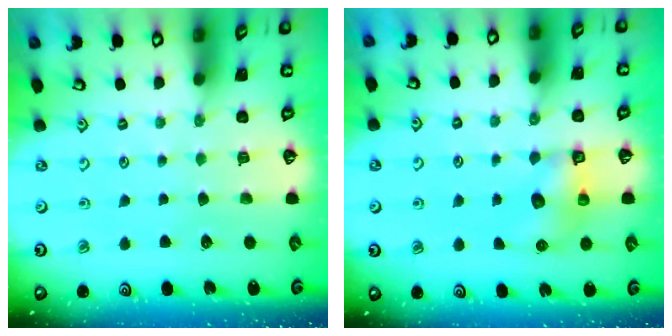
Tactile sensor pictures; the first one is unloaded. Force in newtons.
{"total": 6.7, "press": 6.7, "slide": 0.1}